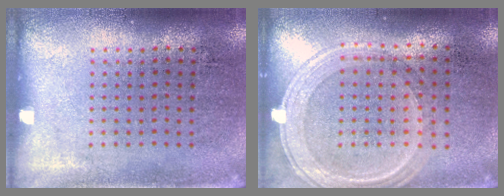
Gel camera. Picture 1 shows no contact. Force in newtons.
{"total": 1.2, "press": 1.2, "slide": 0.3}